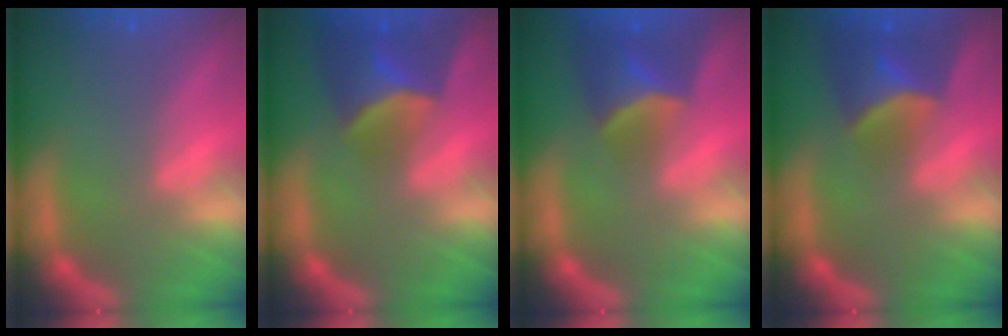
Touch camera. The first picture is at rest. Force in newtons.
{"total": 6.5}
{"total": 5.5}
{"total": 6.0}